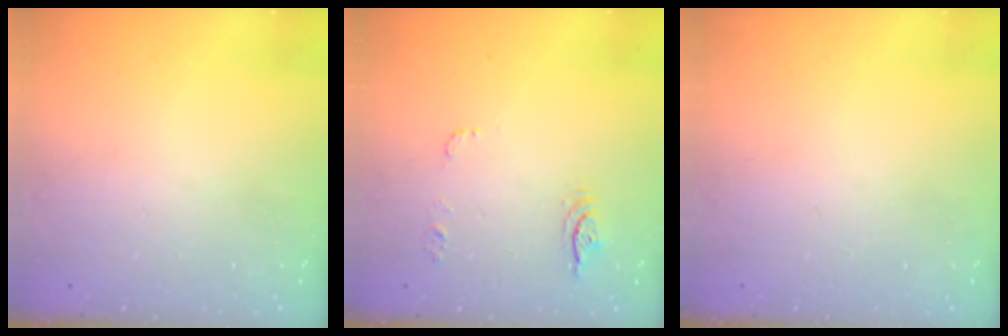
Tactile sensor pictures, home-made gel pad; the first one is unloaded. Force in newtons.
{"total": 6.0, "press": 6.0, "slide": 0.4}
{"total": 0.0}